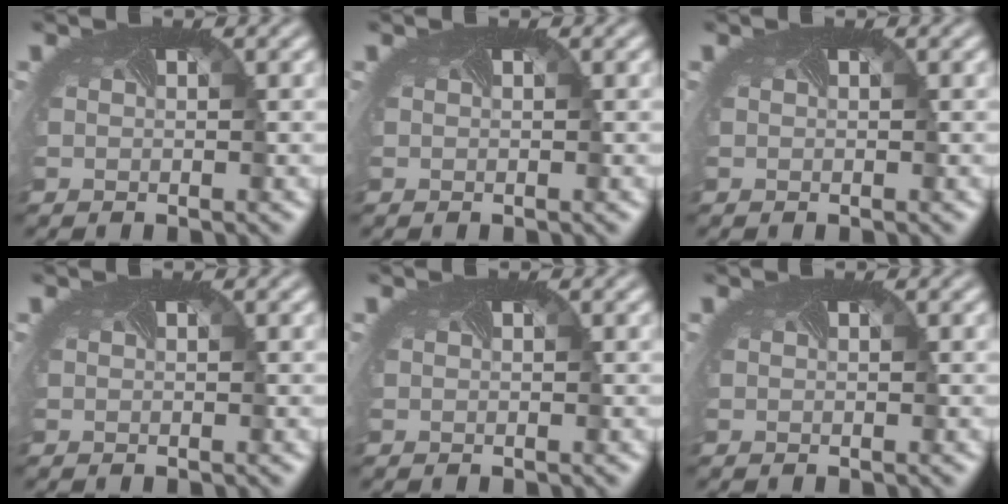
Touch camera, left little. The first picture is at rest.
{"total": 0.0}
{"total": 0.0}
{"total": 0.0}
{"total": 0.0}
{"total": 0.0}